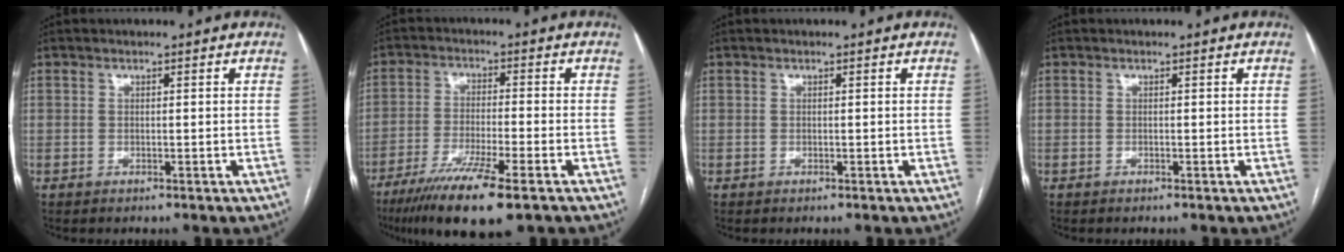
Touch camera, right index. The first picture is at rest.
{"total": 12.1, "force": [-7.8, 0.8, 9.2], "torque": [-0.159, -0.031, -0.130]}
{"total": 0.0}
{"total": 0.0}